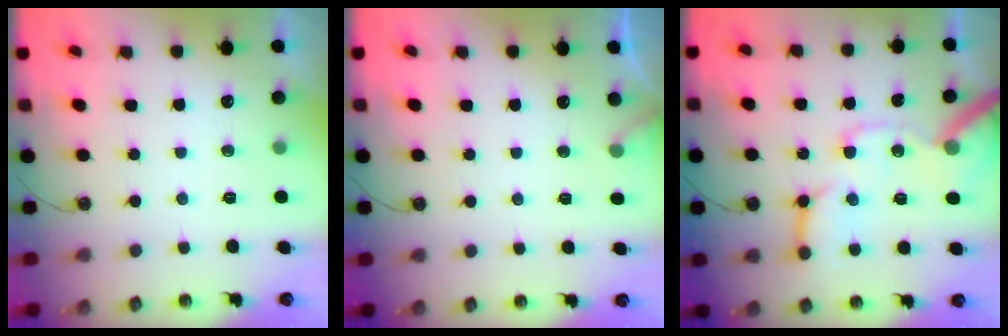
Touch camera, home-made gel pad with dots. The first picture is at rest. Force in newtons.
{"total": 3.8, "press": 3.8, "slide": 0.4}
{"total": 18.3, "press": 18.1, "slide": 2.3}